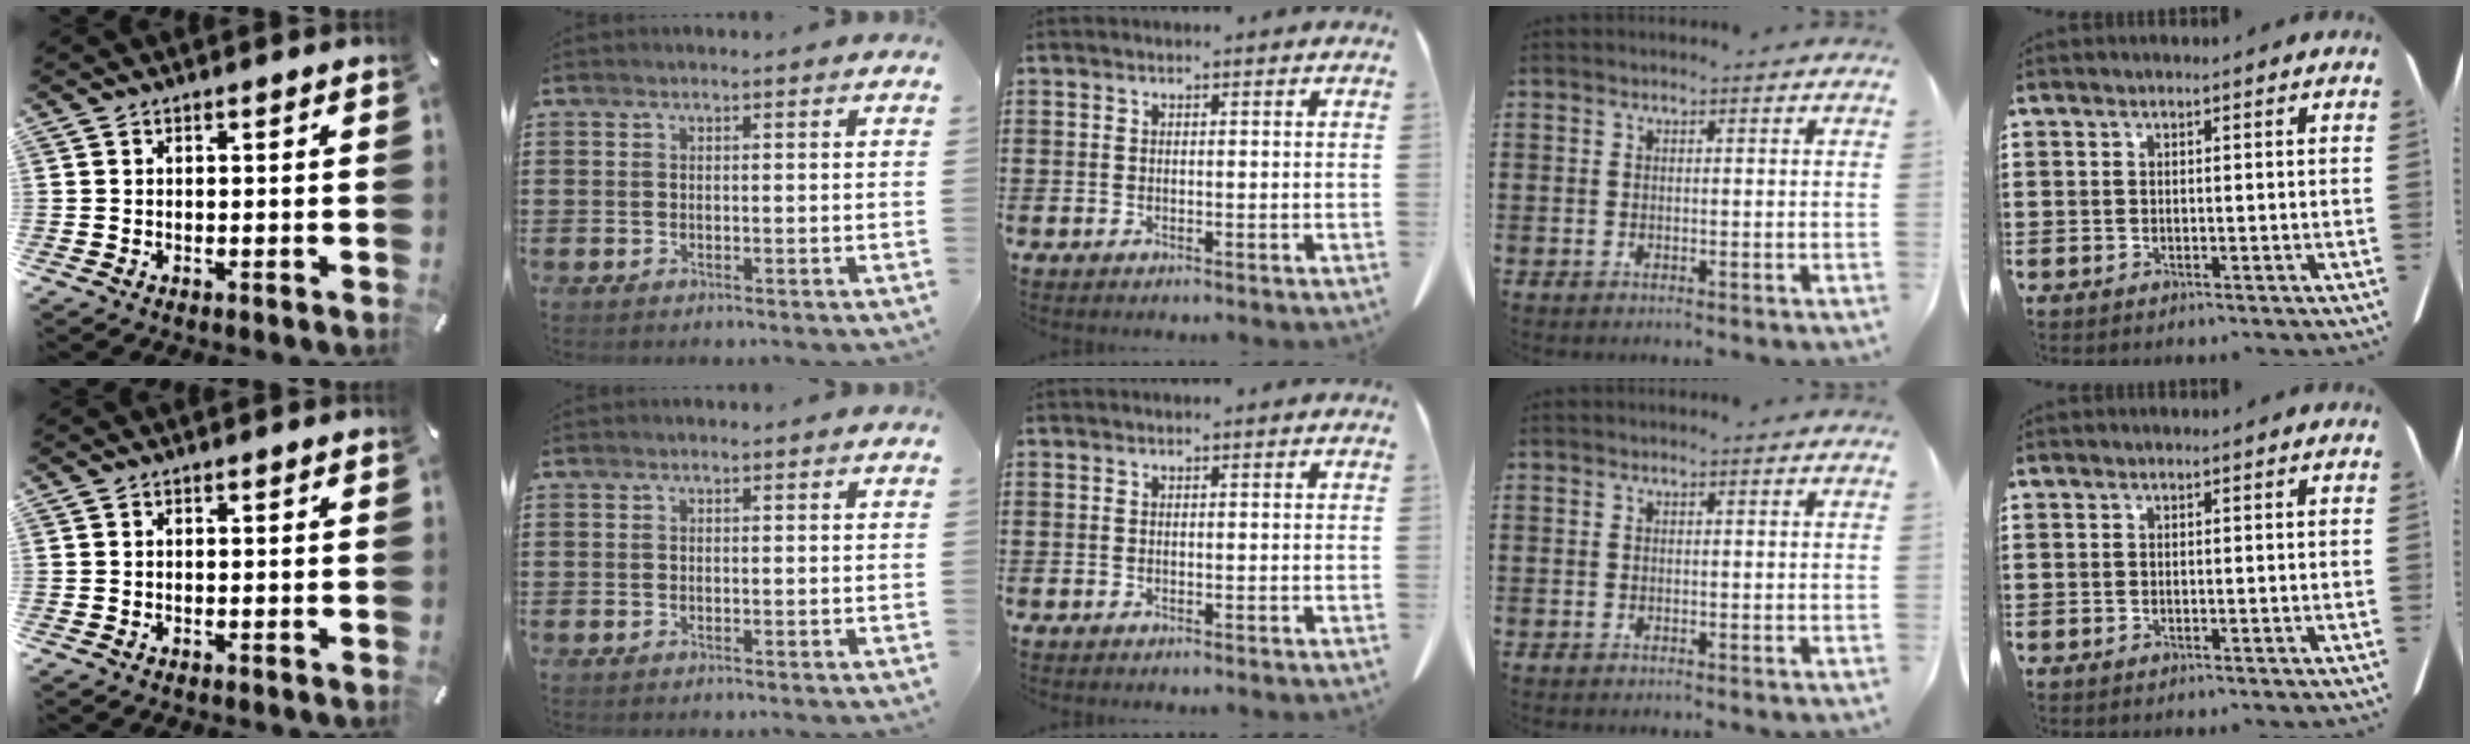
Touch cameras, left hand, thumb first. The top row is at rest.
{}